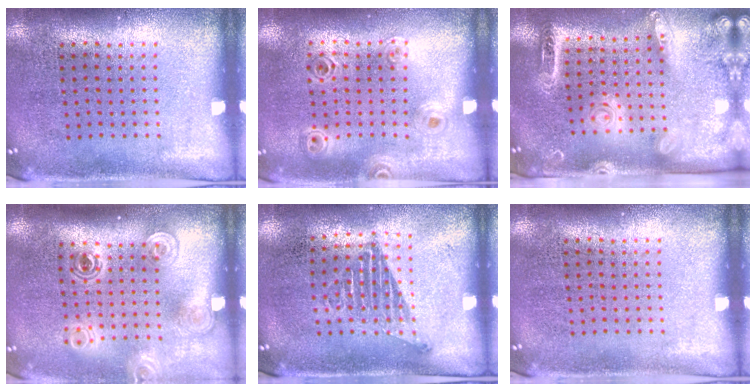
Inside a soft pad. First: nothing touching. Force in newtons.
{"total": 1.0, "press": 1.0, "slide": 0.1}
{"total": 2.5, "press": 2.0, "slide": 1.6}
{"total": 1.9, "press": 1.4, "slide": 1.2}
{"total": 1.1, "press": 1.0, "slide": 0.6}
{"total": 0.0}